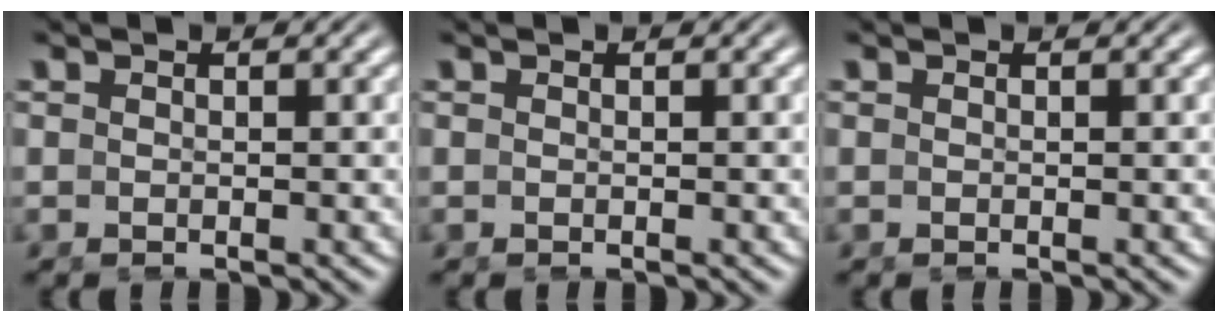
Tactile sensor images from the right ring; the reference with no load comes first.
{"total": 0.0}
{"total": 0.0}